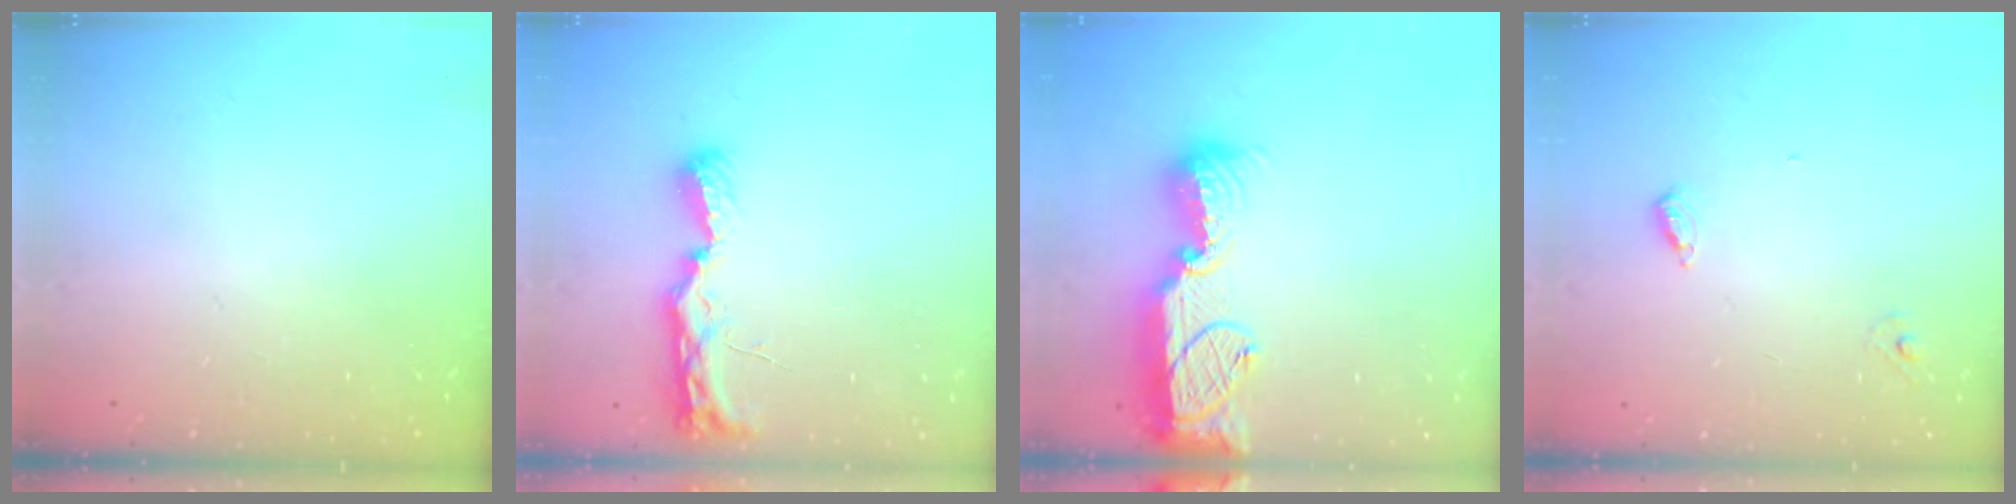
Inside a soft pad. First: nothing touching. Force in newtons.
{"total": 7.7, "press": 7.7, "slide": 0.5}
{"total": 16.5, "press": 16.4, "slide": 1.6}
{"total": 4.6, "press": 4.6, "slide": 0.4}